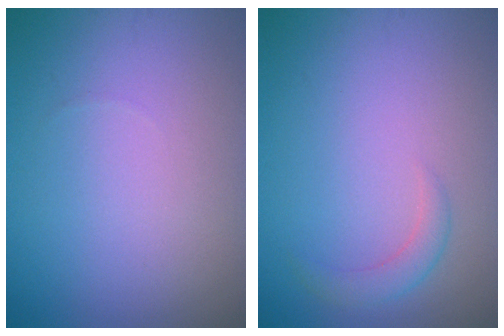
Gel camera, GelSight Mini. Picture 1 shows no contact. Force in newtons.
{"total": 1.6, "press": 1.6, "slide": 0.1}